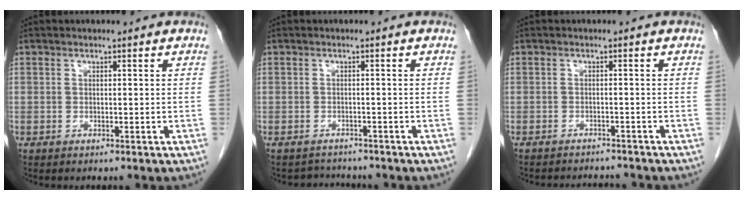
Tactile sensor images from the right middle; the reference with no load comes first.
{"total": 2.2, "force": [-2.1, 0.4, -0.6], "torque": [0.008, -0.009, -0.032]}
{"total": 5.2, "force": [-5.1, 0.8, 0.7], "torque": [-0.009, -0.003, -0.067]}